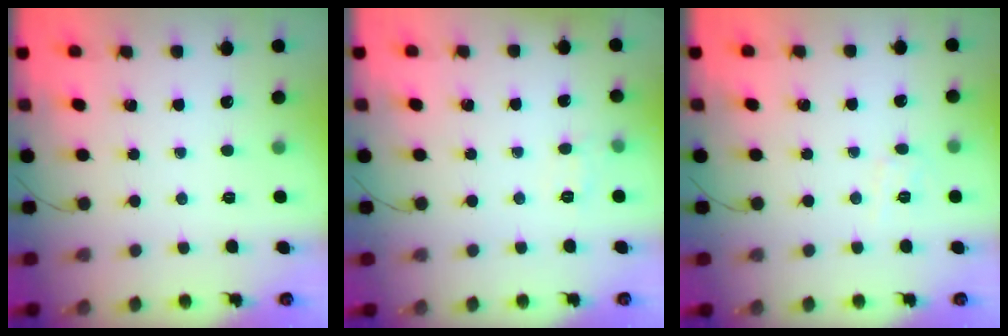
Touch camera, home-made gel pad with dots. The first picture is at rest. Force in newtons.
{"total": 6.4, "press": 6.2, "slide": 1.4}
{"total": 4.1, "press": 3.9, "slide": 1.3}